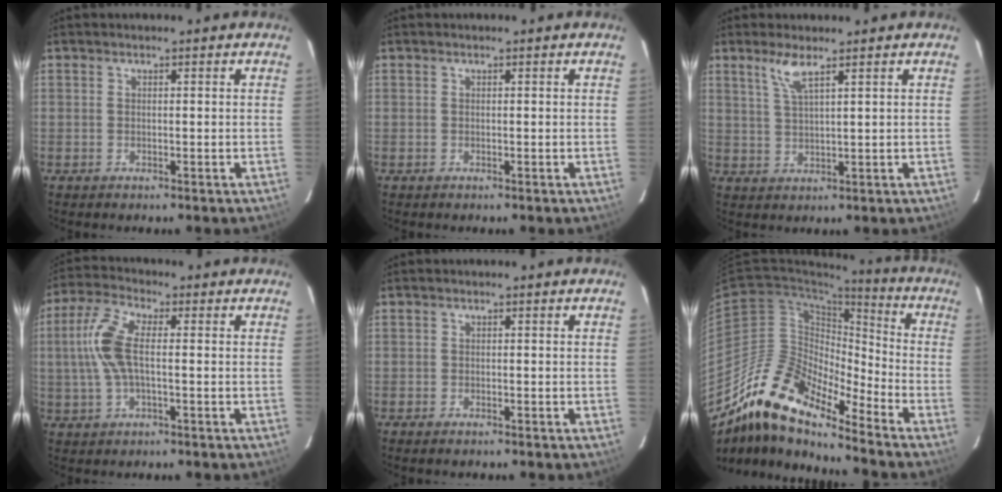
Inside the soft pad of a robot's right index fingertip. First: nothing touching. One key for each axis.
{"total": 0.0}
{"total": 4.0, "fx": 2.7, "fy": 0.0, "fz": 2.9, "tx": -0.063, "ty": -0.002, "tz": 0.056}
{"total": 9.3, "fx": 0.1, "fy": 3.8, "fz": 8.5, "tx": -0.184, "ty": 0.014, "tz": 0.000}
{"total": 0.8, "fx": -0.7, "fy": -0.1, "fz": 0.3, "tx": -0.010, "ty": -0.005, "tz": -0.015}
{"total": 16.3, "fx": -13.4, "fy": 3.7, "fz": 8.6, "tx": -0.137, "ty": -0.014, "tz": -0.270}